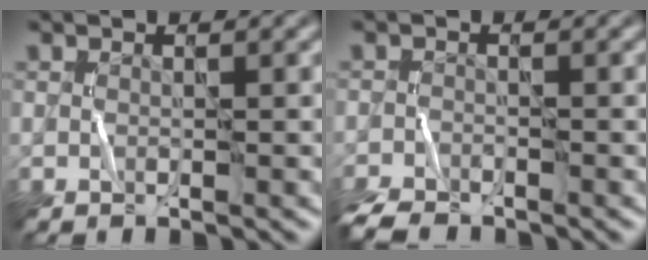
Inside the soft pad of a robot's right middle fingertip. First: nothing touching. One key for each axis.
{"total": 3.5, "fx": -3.2, "fy": 0.8, "fz": 1.2, "tx": -0.031, "ty": -0.016, "tz": -0.067}